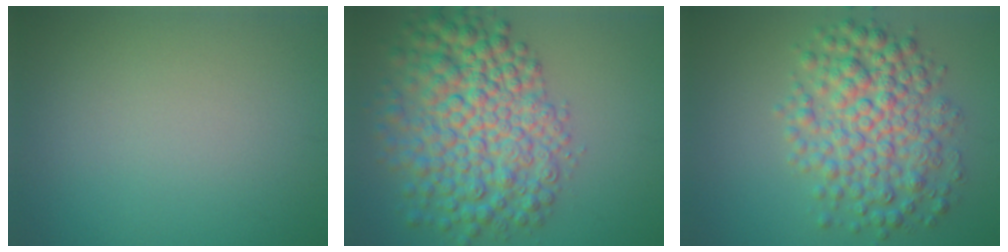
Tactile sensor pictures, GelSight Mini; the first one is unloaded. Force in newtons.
{"total": 9.0, "press": 9.0, "slide": 0.2}
{"total": 6.4, "press": 6.4, "slide": 0.1}